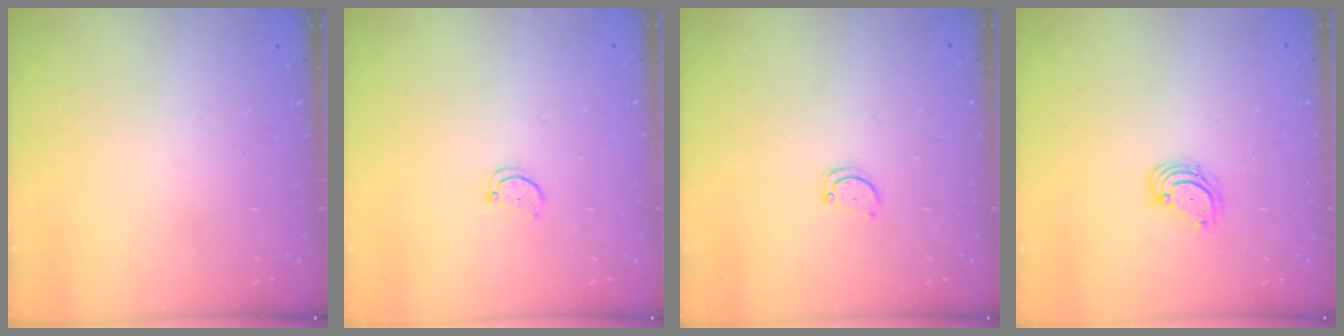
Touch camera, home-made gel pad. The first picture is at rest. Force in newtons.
{"total": 1.8, "press": 1.8, "slide": 0.1}
{"total": 2.6, "press": 2.5, "slide": 0.4}
{"total": 3.2, "press": 3.2, "slide": 0.3}